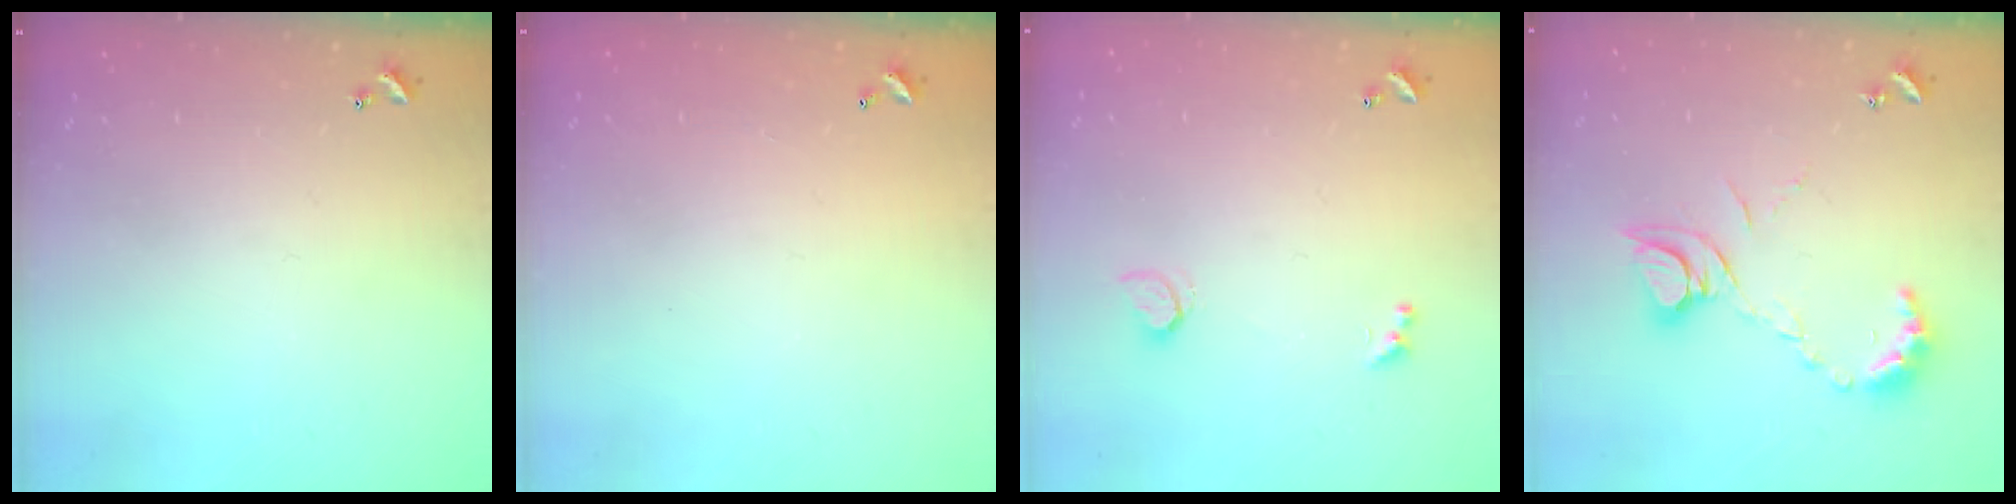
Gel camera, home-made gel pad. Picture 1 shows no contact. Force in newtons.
{"total": 2.8, "press": 2.8, "slide": 0.1}
{"total": 1.3, "press": 1.2, "slide": 0.4}
{"total": 9.8, "press": 9.8, "slide": 1.0}